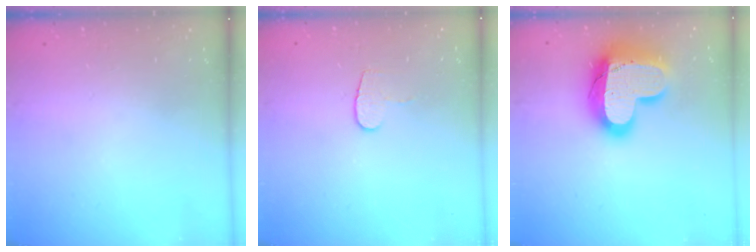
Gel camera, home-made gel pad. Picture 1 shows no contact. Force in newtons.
{"total": 5.0, "press": 5.0, "slide": 0.5}
{"total": 20.0, "press": 20.0, "slide": 1.6}